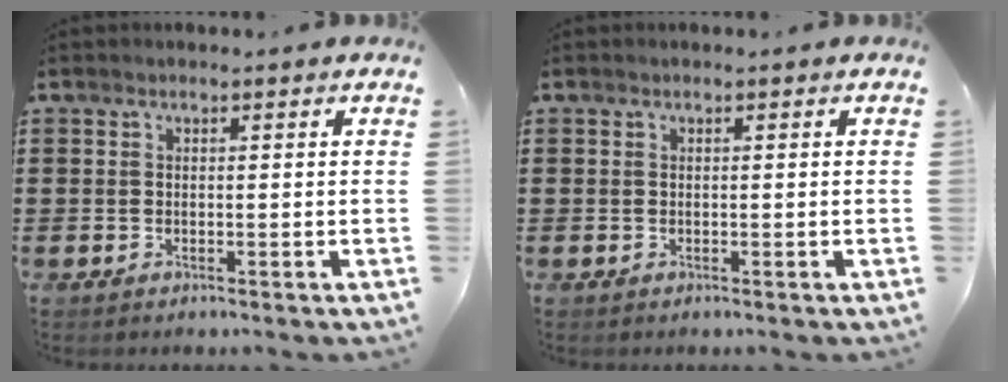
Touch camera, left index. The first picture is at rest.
{"total": 0.0}